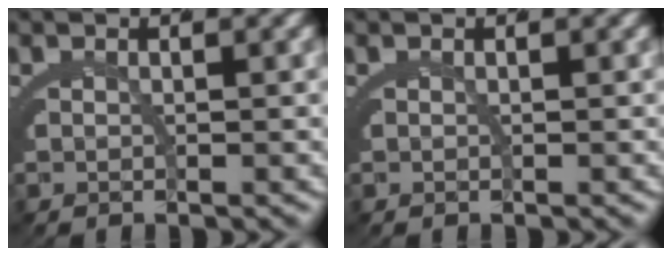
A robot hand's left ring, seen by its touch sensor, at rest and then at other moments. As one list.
[{"total": 0.0}]